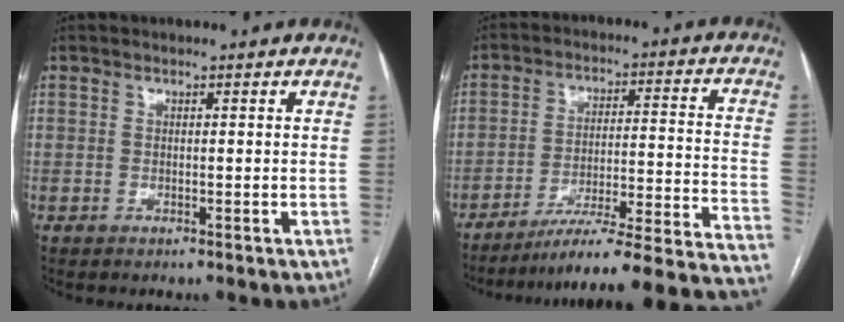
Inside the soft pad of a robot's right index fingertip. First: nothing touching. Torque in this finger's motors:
{"motor_torque": [0.00, -2.14, 0.50, 0.12]}